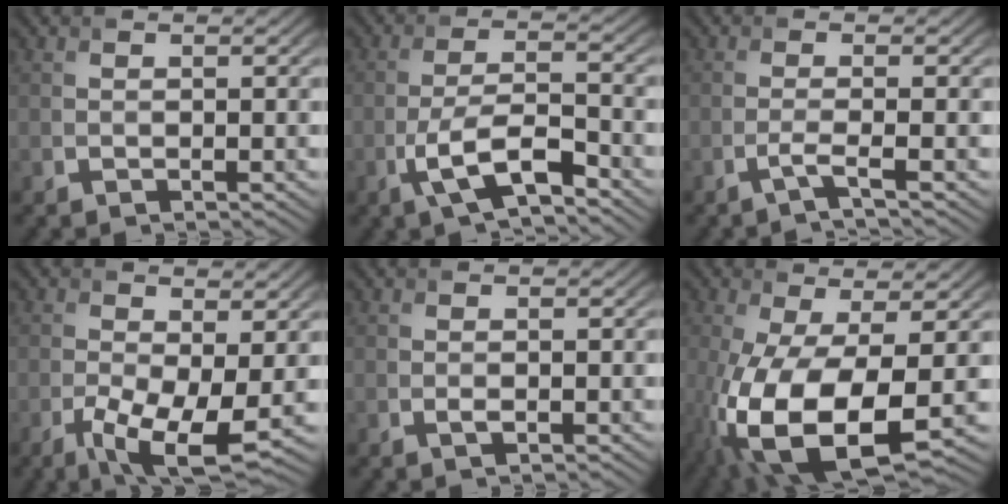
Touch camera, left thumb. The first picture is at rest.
{"total": 7.0, "force": [-3.9, 2.1, 5.5], "torque": [-0.111, 0.003, -0.077]}
{"total": 2.1, "force": [-1.1, 0.1, 1.8], "torque": [-0.029, 0.006, -0.037]}
{"total": 8.0, "force": [-2.9, 3.0, 6.8], "torque": [-0.141, -0.019, -0.048]}
{"total": 0.9, "force": [-0.3, 0.3, 0.8], "torque": [-0.017, -0.003, -0.005]}
{"total": 14.2, "force": [-3.9, 6.2, 12.2], "torque": [-0.280, -0.045, -0.056]}